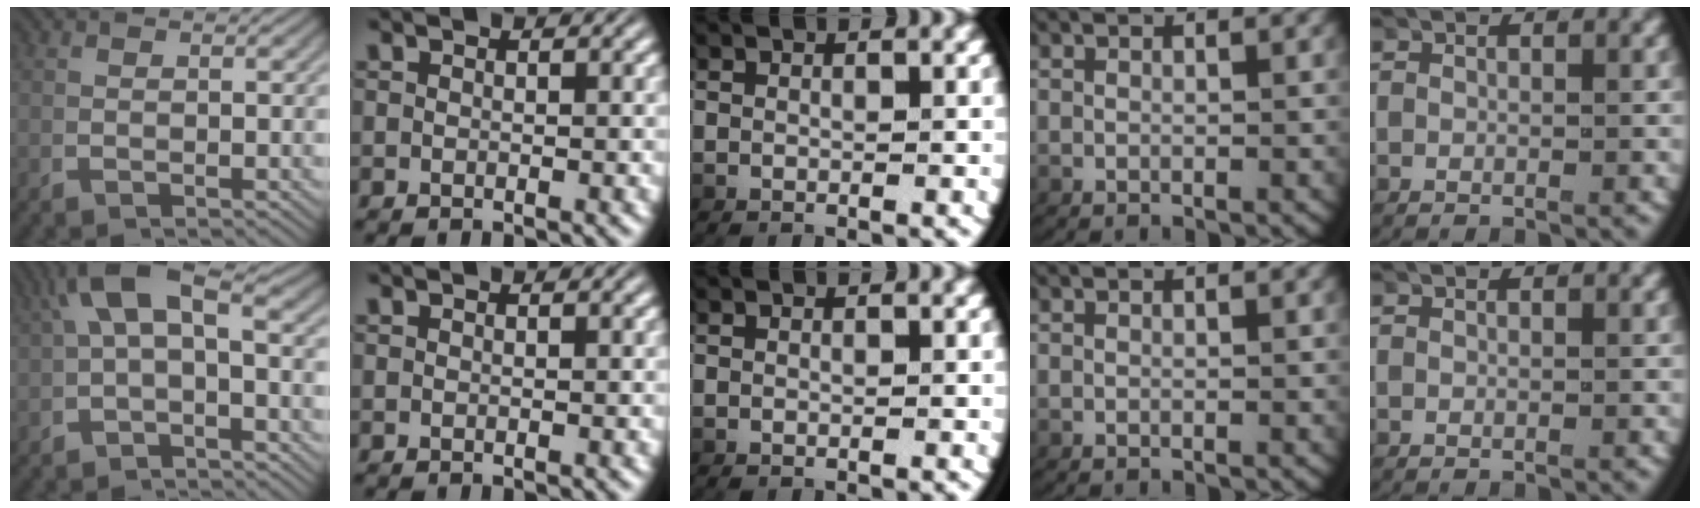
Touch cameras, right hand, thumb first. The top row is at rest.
{"thumb": {"total": 4.9, "force": [0.0, 2.2, 4.3], "torque": [-0.076, 0.003, 0.006]}}